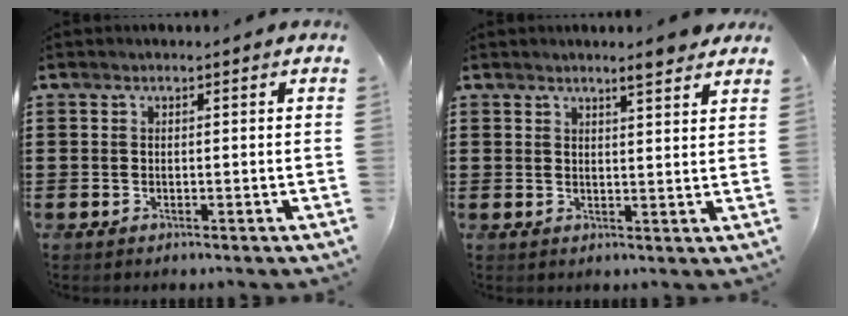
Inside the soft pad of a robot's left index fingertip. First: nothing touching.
{"total": 3.7, "force": [3.3, -0.1, 1.7], "torque": [-0.033, -0.010, 0.058]}